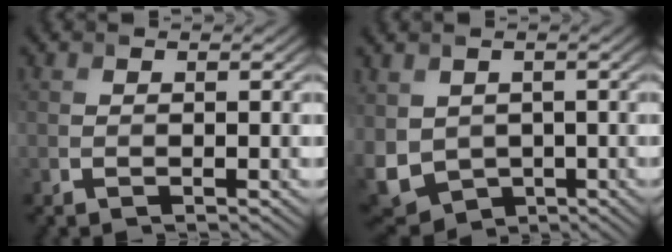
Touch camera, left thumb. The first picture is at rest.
{"total": 8.6, "force": [-0.7, 6.7, 5.4], "torque": [-0.158, -0.024, -0.012]}